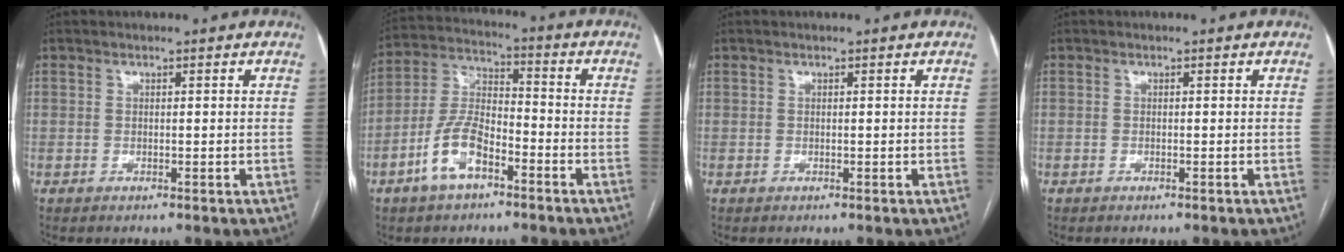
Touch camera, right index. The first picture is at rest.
{"total": 9.8, "force": [-5.0, 4.4, 7.2], "torque": [-0.161, 0.015, -0.096]}
{"total": 0.0}
{"total": 0.0}